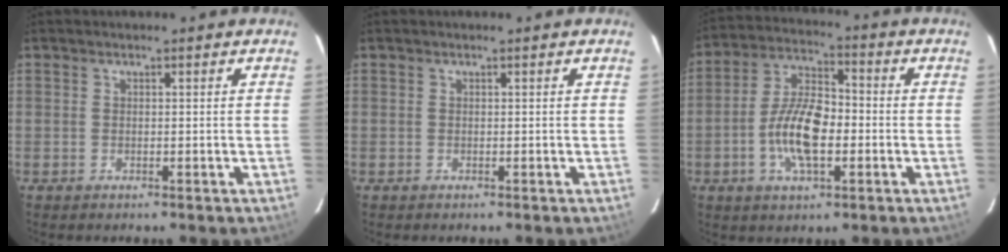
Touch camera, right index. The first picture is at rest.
{"total": 0.0}
{"total": 11.6, "force": [-2.8, 5.2, 10.0], "torque": [-0.203, 0.008, -0.053]}